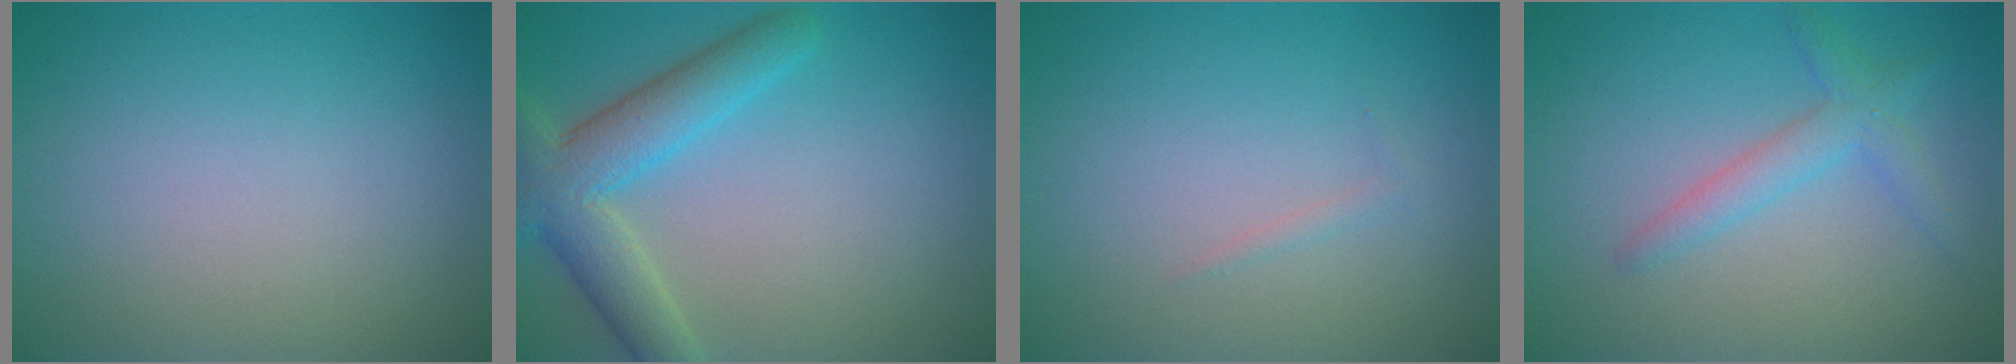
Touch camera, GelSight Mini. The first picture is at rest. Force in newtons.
{"total": 5.6, "press": 5.6, "slide": 0.2}
{"total": 0.6, "press": 0.5, "slide": 0.1}
{"total": 2.4, "press": 2.4, "slide": 0.2}